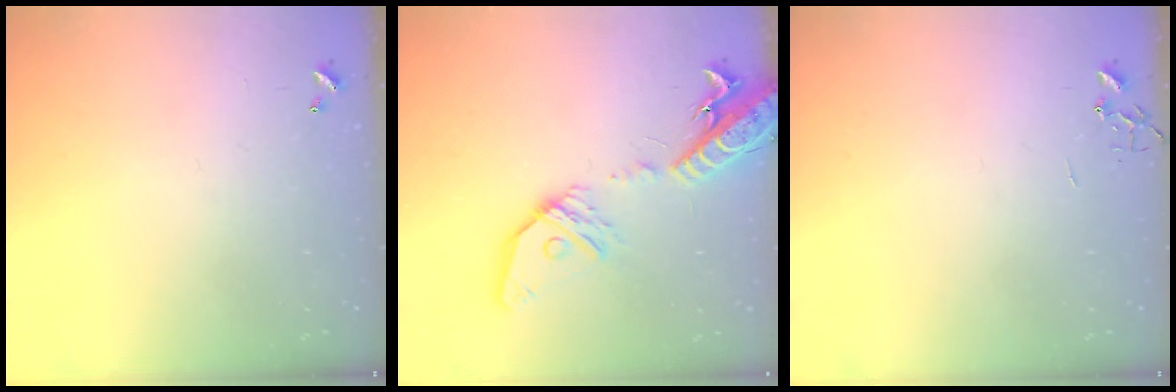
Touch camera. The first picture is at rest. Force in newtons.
{"total": 19.6, "press": 19.2, "slide": 4.0}
{"total": 0.0}